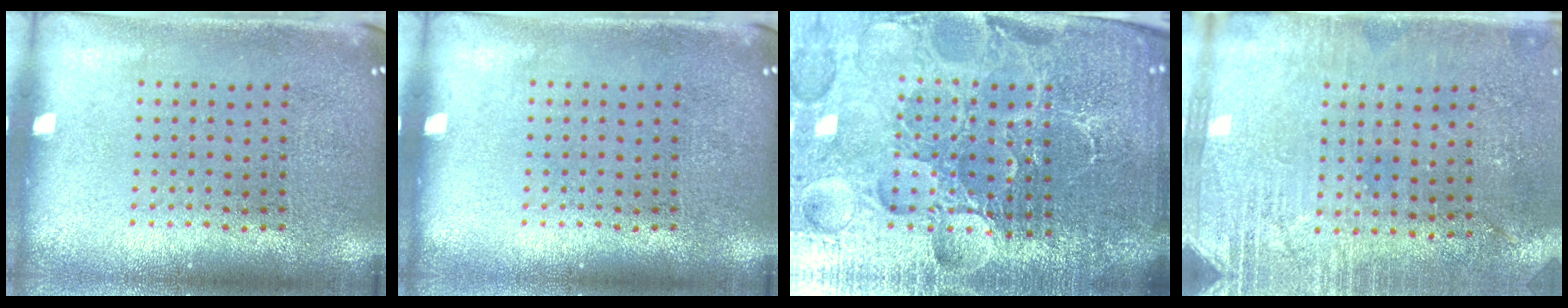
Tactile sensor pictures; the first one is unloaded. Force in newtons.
{"total": 0.0}
{"total": 6.2, "press": 5.6, "slide": 2.7}
{"total": 2.8, "press": 2.5, "slide": 1.2}